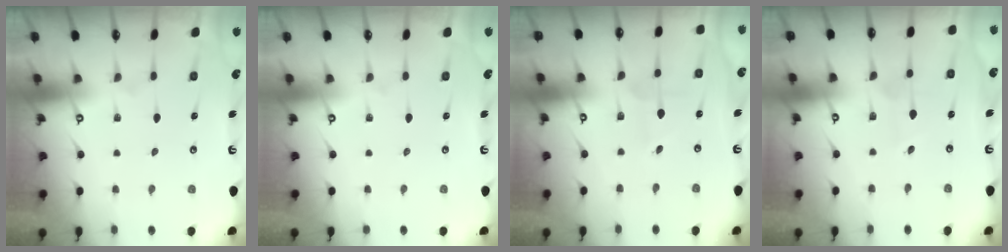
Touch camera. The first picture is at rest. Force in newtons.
{"total": 0.0}
{"total": 1.6, "press": 1.6, "slide": 0.2}
{"total": 2.1, "press": 2.1, "slide": 0.2}